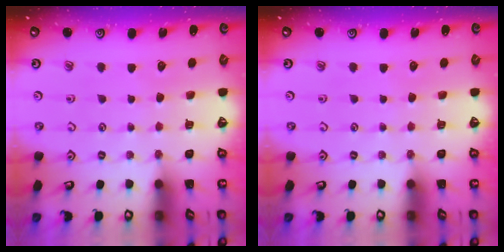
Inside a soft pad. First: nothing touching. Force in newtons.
{"total": 0.0}